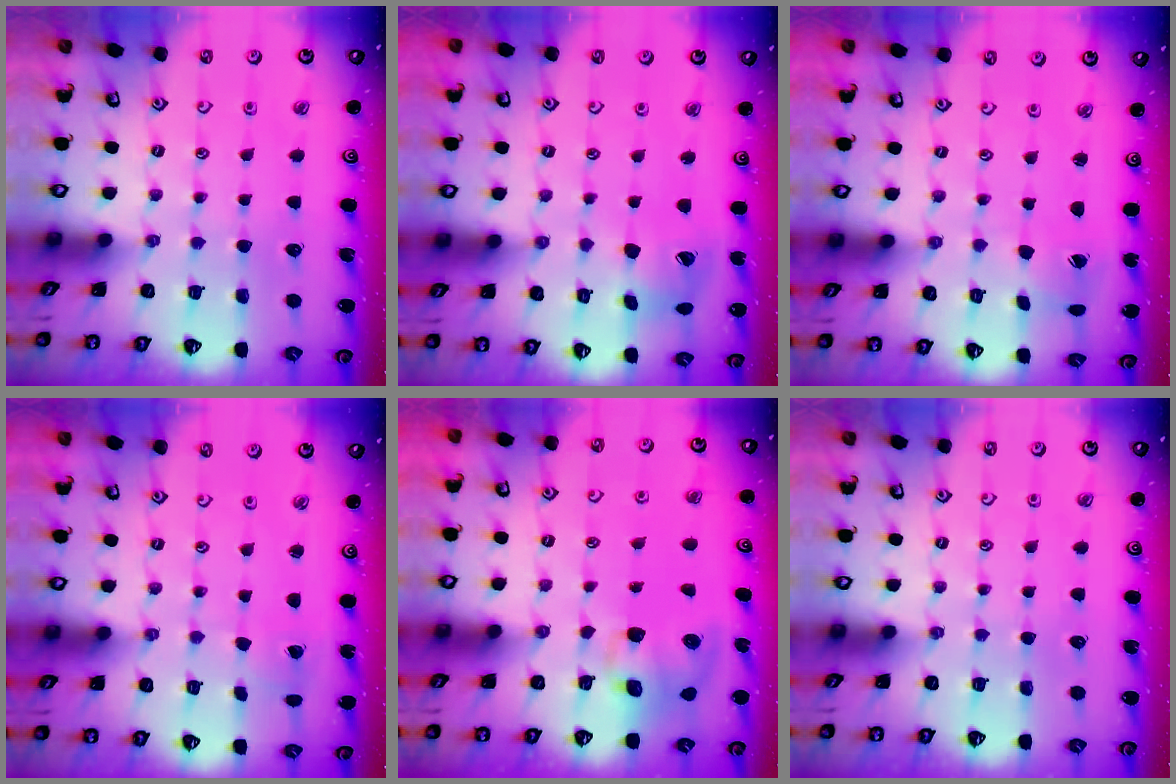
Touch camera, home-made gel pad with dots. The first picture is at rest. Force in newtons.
{"total": 12.9, "press": 12.8, "slide": 1.7}
{"total": 2.2, "press": 2.2, "slide": 0.1}
{"total": 2.6, "press": 2.6, "slide": 0.2}
{"total": 9.2, "press": 9.1, "slide": 1.4}
{"total": 0.0}